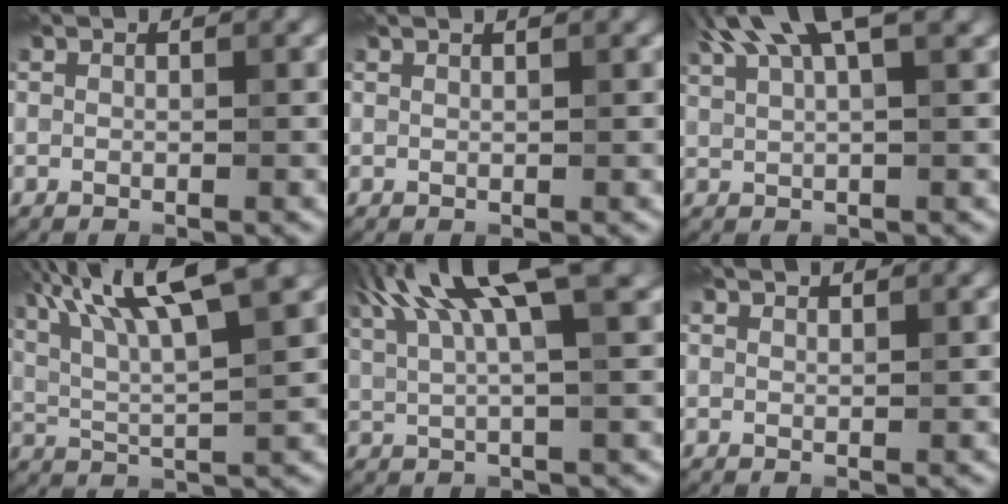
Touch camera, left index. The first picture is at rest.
{"total": 0.7, "force": [0.6, 0.1, 0.3], "torque": [0.000, -0.002, 0.005]}
{"total": 7.0, "force": [4.6, 1.6, 5.0], "torque": [-0.081, 0.020, 0.076]}
{"total": 11.8, "force": [6.2, 3.0, 9.6], "torque": [-0.166, 0.028, 0.098]}
{"total": 9.8, "force": [4.8, 2.4, 8.2], "torque": [-0.145, 0.019, 0.083]}
{"total": 1.5, "force": [1.5, 0.2, 0.4], "torque": [-0.006, -0.002, 0.018]}